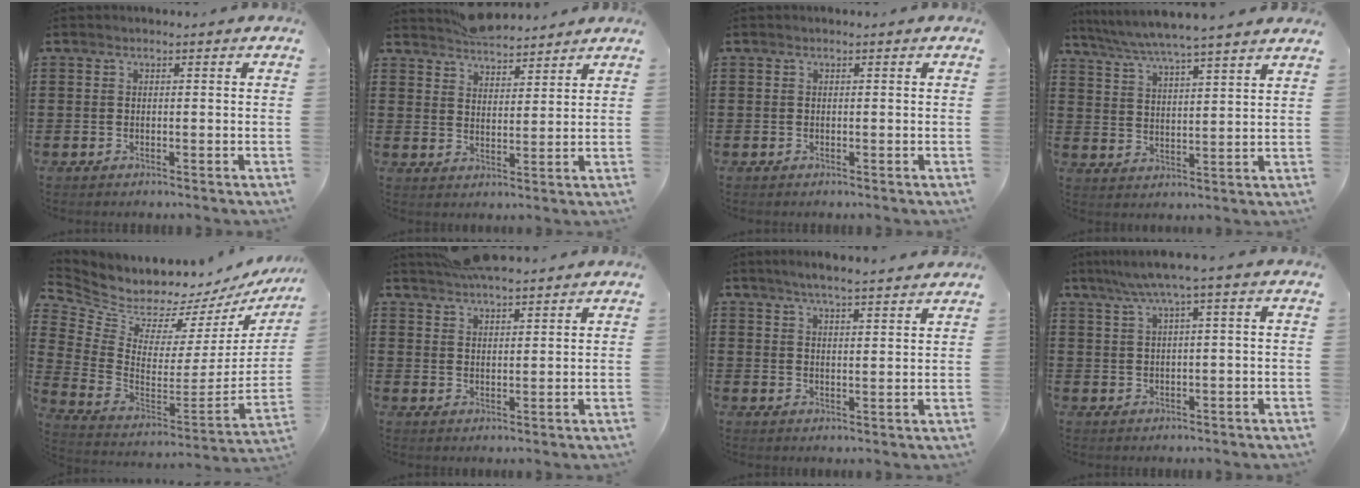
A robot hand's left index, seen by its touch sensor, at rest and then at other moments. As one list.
[{"total": 4.8, "force": [4.7, 1.1, 0.1], "torque": [-0.016, -0.009, 0.093]}, {"total": 0.0}, {"total": 5.4, "force": [5.0, -0.7, 1.9], "torque": [-0.056, -0.030, 0.085]}, {"total": 5.8, "force": [5.6, 1.6, 0.6], "torque": [-0.056, -0.067, 0.092]}, {"total": 4.8, "force": [4.5, 0.9, 1.4], "torque": [-0.039, -0.003, 0.086]}, {"total": 4.0, "force": [3.7, -0.4, 1.4], "torque": [-0.038, -0.008, 0.065]}, {"total": 3.4, "force": [1.2, -0.4, 3.2], "torque": [-0.062, -0.002, 0.019]}]